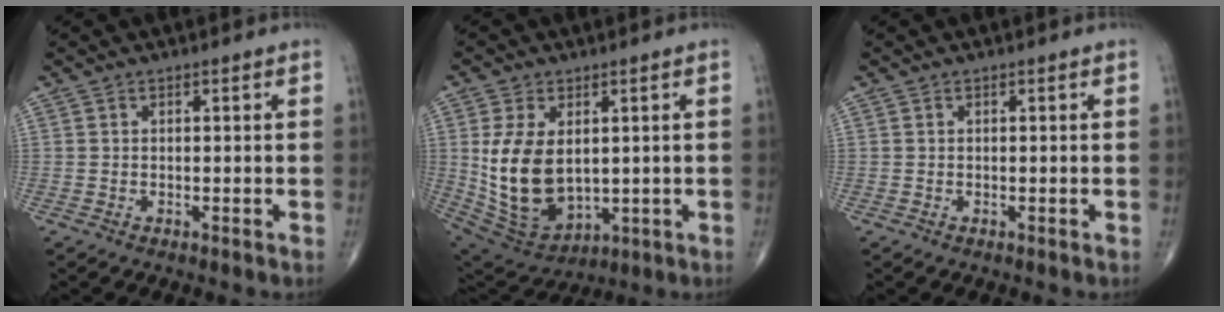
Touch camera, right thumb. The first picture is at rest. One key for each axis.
{"total": 14.8, "fx": 1.2, "fy": 9.4, "fz": 11.4, "tx": -0.209, "ty": -0.015, "tz": 0.049}
{"total": 0.0}